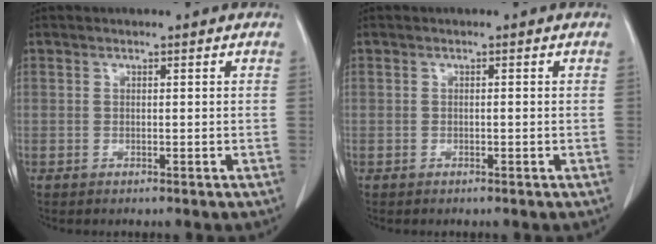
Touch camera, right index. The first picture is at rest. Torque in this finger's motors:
{"motor_torque": [-0.06, -0.10, 0.02, -0.01]}